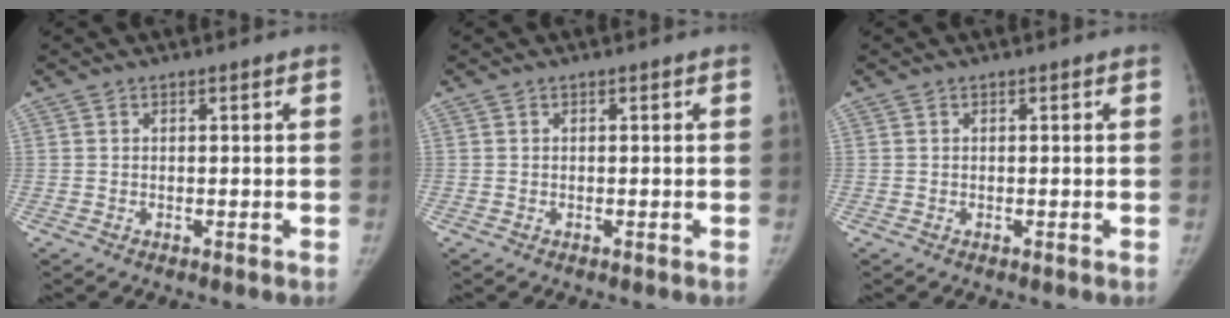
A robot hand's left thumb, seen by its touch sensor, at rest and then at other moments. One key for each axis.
{"total": 0.0}
{"total": 0.0}